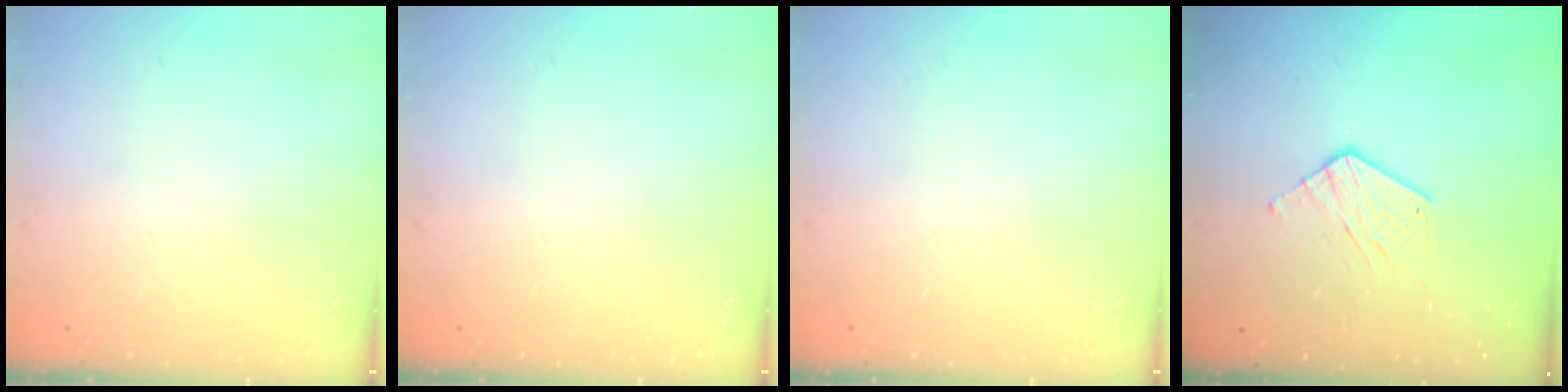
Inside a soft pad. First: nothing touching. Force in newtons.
{"total": 0.0}
{"total": 0.0}
{"total": 7.1, "press": 7.1, "slide": 0.3}